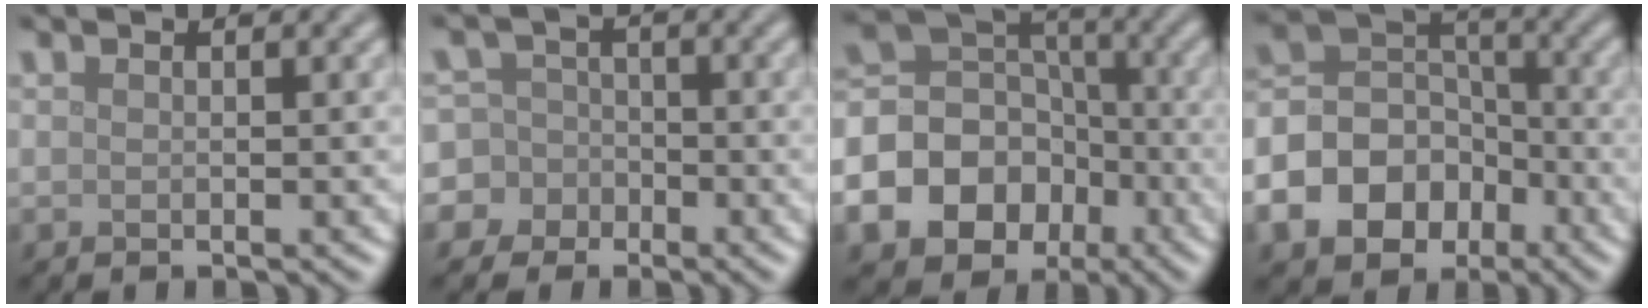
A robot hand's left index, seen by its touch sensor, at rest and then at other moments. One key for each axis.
{"total": 7.9, "fx": -2.7, "fy": 7.3, "fz": 1.0, "tx": -0.026, "ty": 0.006, "tz": -0.092}
{"total": 14.7, "fx": -6.0, "fy": 12.4, "fz": 5.0, "tx": -0.122, "ty": -0.026, "tz": -0.117}
{"total": 9.9, "fx": -4.7, "fy": 7.7, "fz": 4.1, "tx": -0.087, "ty": -0.002, "tz": -0.106}